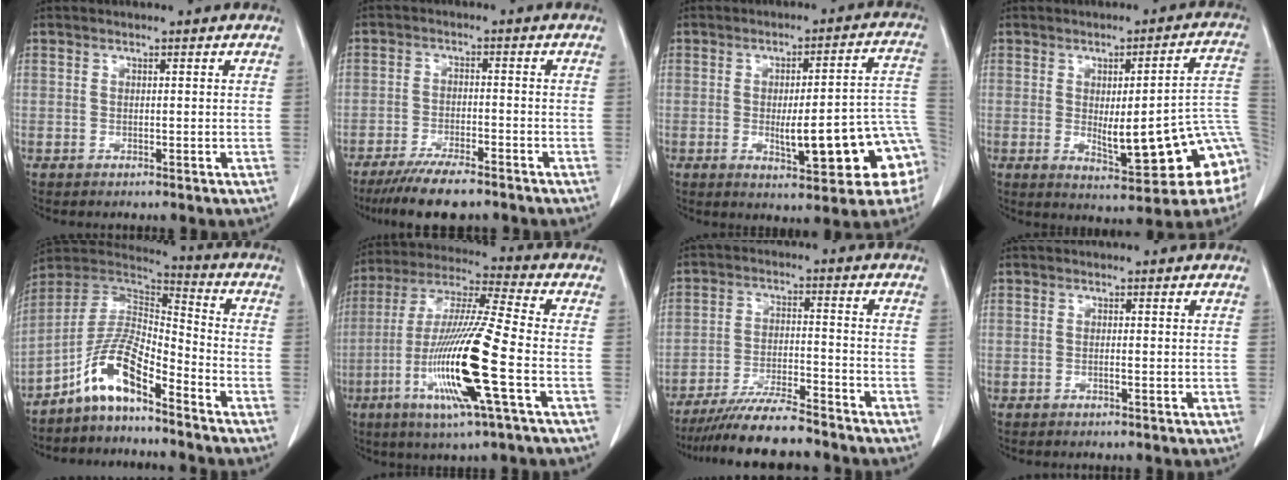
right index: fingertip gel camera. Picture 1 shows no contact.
{"total": 8.1, "force": [-6.6, 1.6, 4.4], "torque": [-0.073, -0.017, -0.111]}
{"total": 15.5, "force": [-4.2, 2.8, 14.7], "torque": [-0.126, 0.029, -0.041]}
{"total": 17.4, "force": [-3.8, 3.2, 16.7], "torque": [-0.137, 0.017, -0.033]}
{"total": 10.2, "force": [-6.8, 2.2, 7.3], "torque": [-0.156, 0.021, -0.128]}
{"total": 17.6, "force": [-5.2, 0.0, 16.8], "torque": [-0.342, -0.018, -0.106]}
{"total": 10.9, "force": [-9.8, 0.8, 4.6], "torque": [-0.076, -0.017, -0.164]}
{"total": 0.6, "force": [-0.2, 0.0, 0.5], "torque": [-0.010, 0.001, -0.004]}